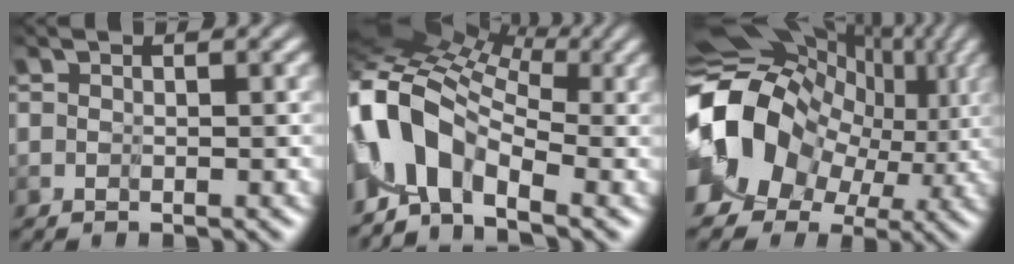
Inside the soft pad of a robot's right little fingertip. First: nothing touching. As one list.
[{"total": 7.2, "force": [-1.6, 4.4, 5.5], "torque": [-0.109, 0.007, -0.047]}, {"total": 14.2, "force": [0.5, 11.5, 8.2], "torque": [-0.175, -0.009, 0.014]}]